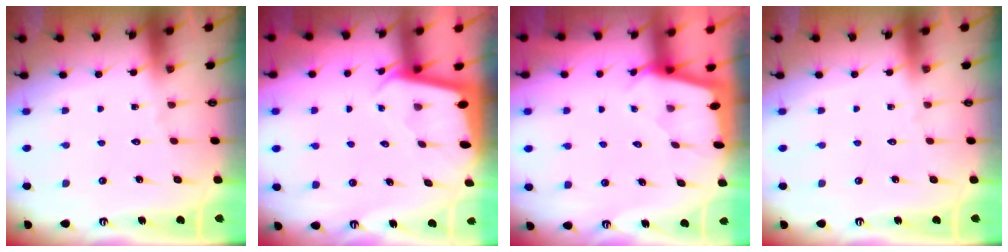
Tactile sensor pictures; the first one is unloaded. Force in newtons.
{"total": 2.0, "press": 2.0, "slide": 0.1}
{"total": 1.9, "press": 1.9, "slide": 0.1}
{"total": 0.0}